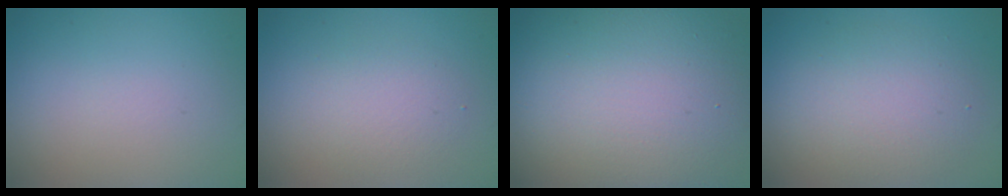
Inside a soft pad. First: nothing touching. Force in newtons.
{"total": 2.6, "press": 2.6, "slide": 0.2}
{"total": 16.9, "press": 16.8, "slide": 1.4}
{"total": 4.4, "press": 4.4, "slide": 0.3}